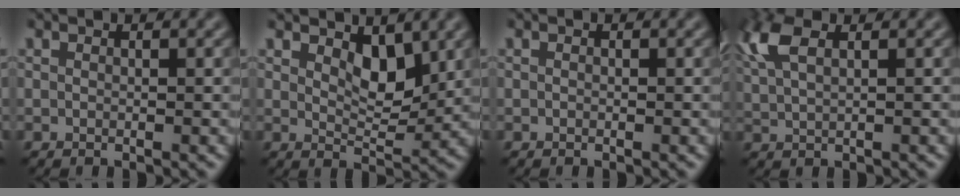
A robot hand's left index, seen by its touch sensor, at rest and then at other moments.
{"total": 3.1, "force": [1.6, 1.5, 2.2], "torque": [-0.048, -0.013, 0.026]}
{"total": 0.0}
{"total": 4.7, "force": [2.2, 1.9, 3.7], "torque": [-0.097, 0.012, 0.042]}